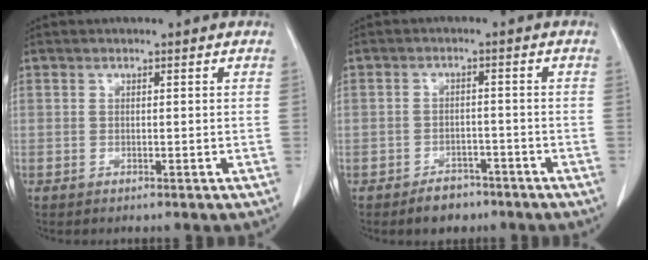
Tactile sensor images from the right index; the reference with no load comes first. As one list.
[{"total": 4.1, "force": [-3.0, 2.6, 1.2], "torque": [-0.018, 0.007, -0.040]}]